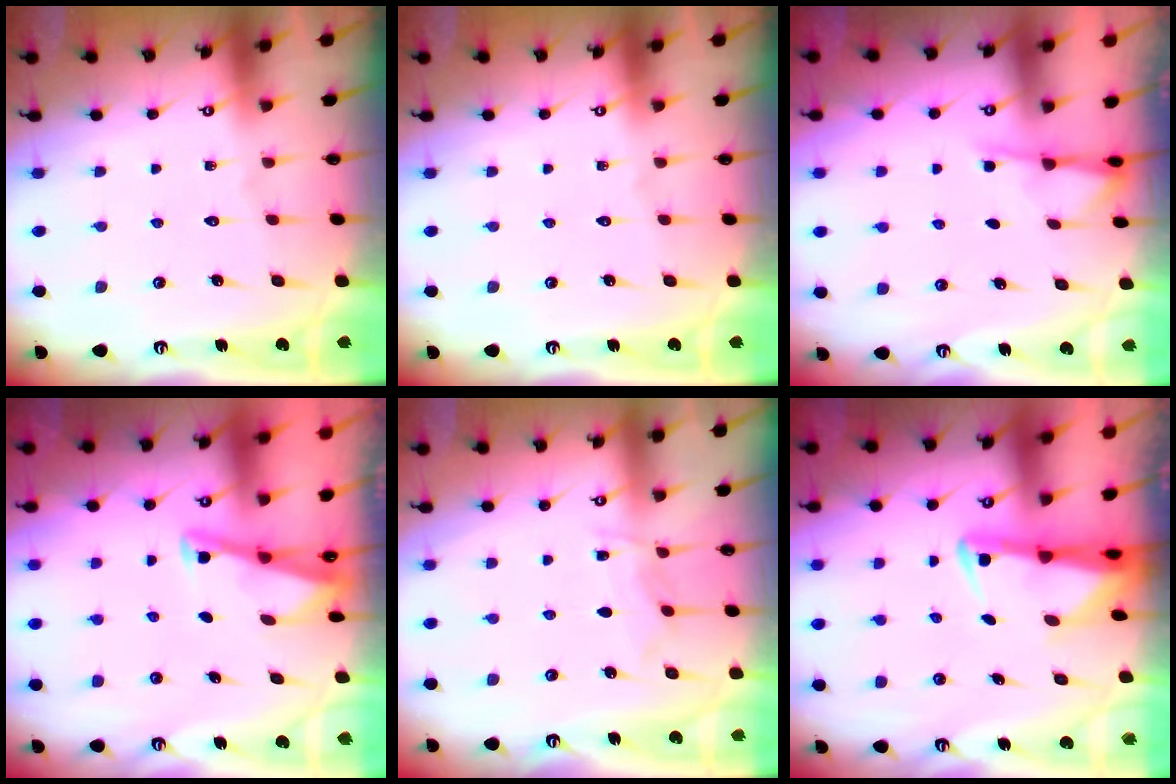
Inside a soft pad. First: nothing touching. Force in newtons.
{"total": 0.0}
{"total": 1.9, "press": 1.8, "slide": 0.4}
{"total": 2.9, "press": 2.9, "slide": 0.4}
{"total": 5.2, "press": 5.2, "slide": 0.7}
{"total": 3.2, "press": 3.2, "slide": 0.7}